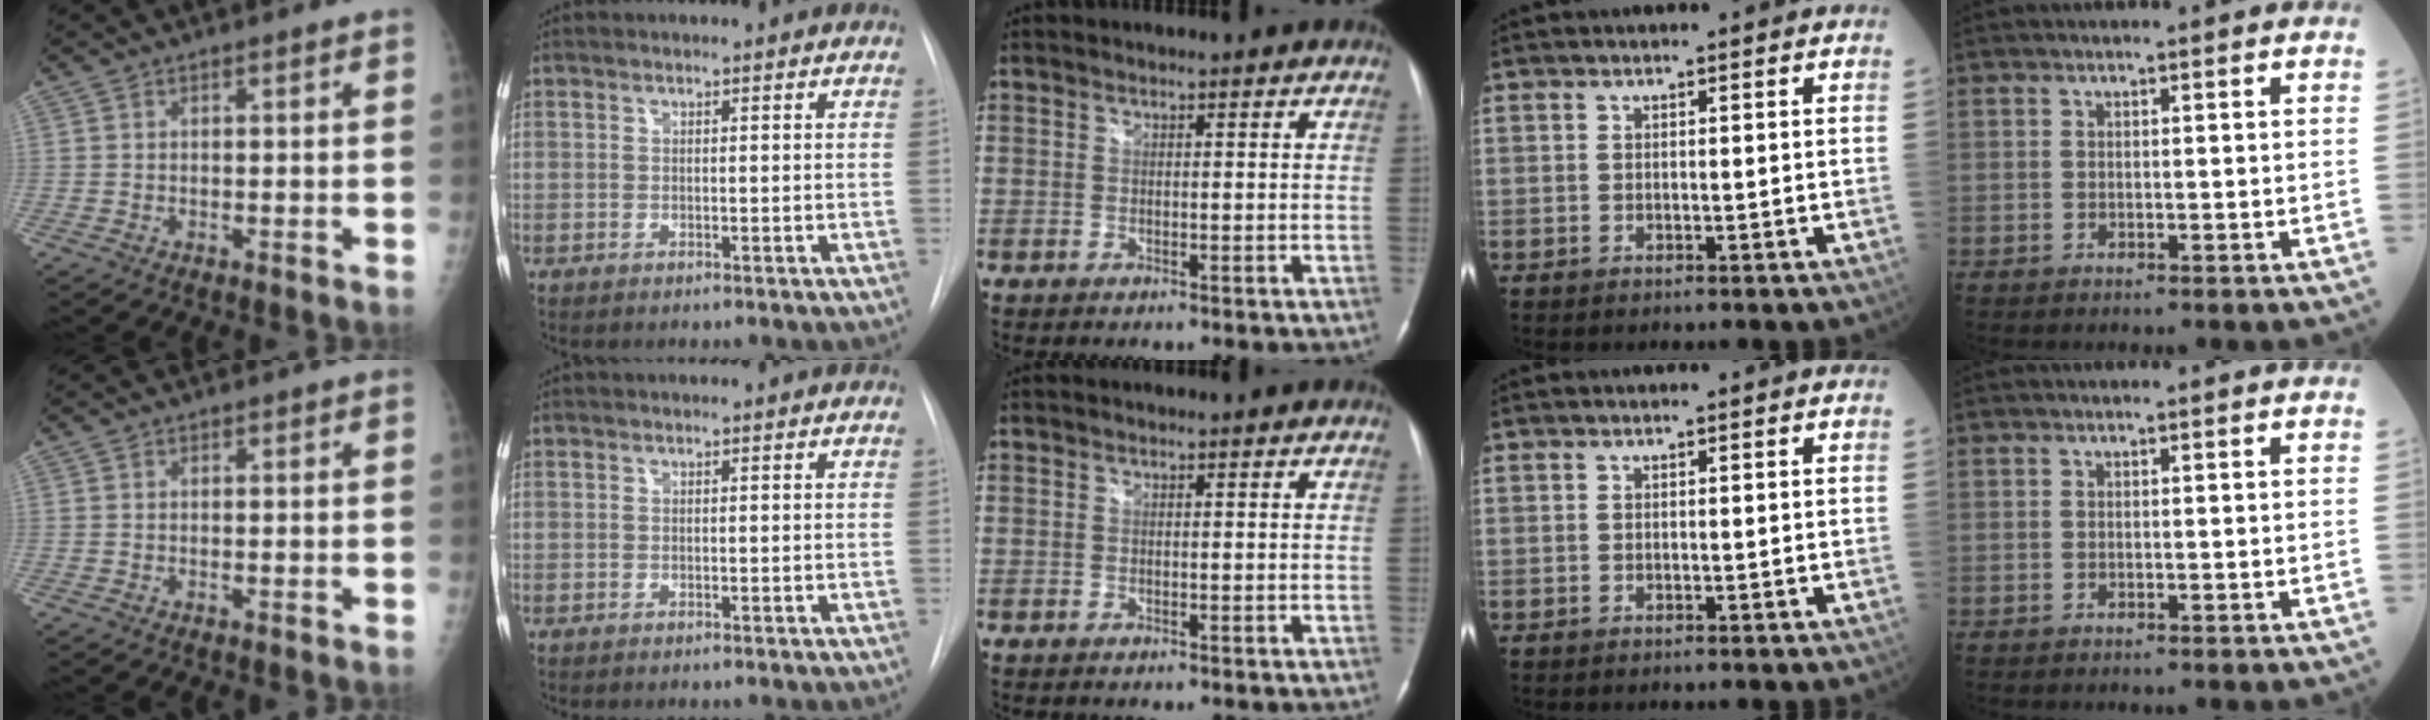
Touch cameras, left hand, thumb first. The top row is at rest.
{}